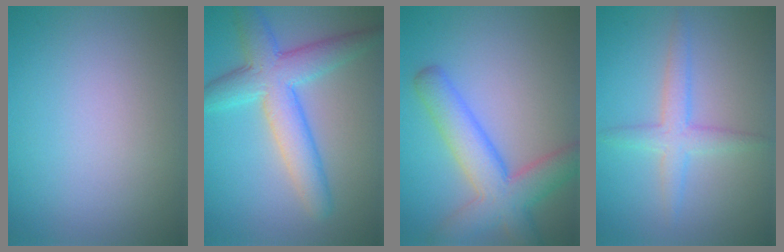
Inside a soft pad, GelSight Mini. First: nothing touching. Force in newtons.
{"total": 6.3, "press": 6.3, "slide": 0.1}
{"total": 6.5, "press": 6.4, "slide": 0.3}
{"total": 2.7, "press": 2.7, "slide": 0.0}